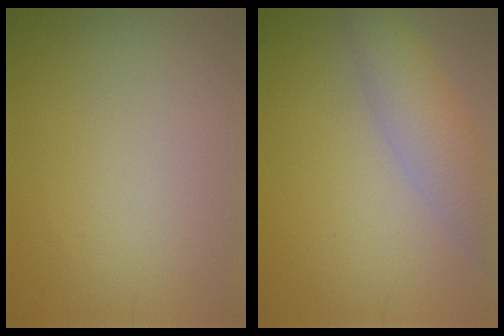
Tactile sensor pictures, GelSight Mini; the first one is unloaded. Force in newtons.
{"total": 4.3, "press": 4.3, "slide": 0.1}